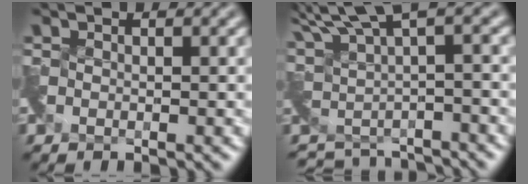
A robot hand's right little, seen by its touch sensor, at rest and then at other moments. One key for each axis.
{"total": 4.1, "fx": 1.7, "fy": 1.7, "fz": 3.3, "tx": -0.068, "ty": -0.019, "tz": 0.053}